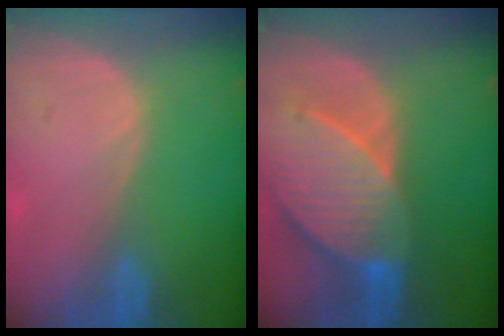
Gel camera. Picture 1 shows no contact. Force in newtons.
{"total": 10.1, "press": 8.9, "slide": 4.7}